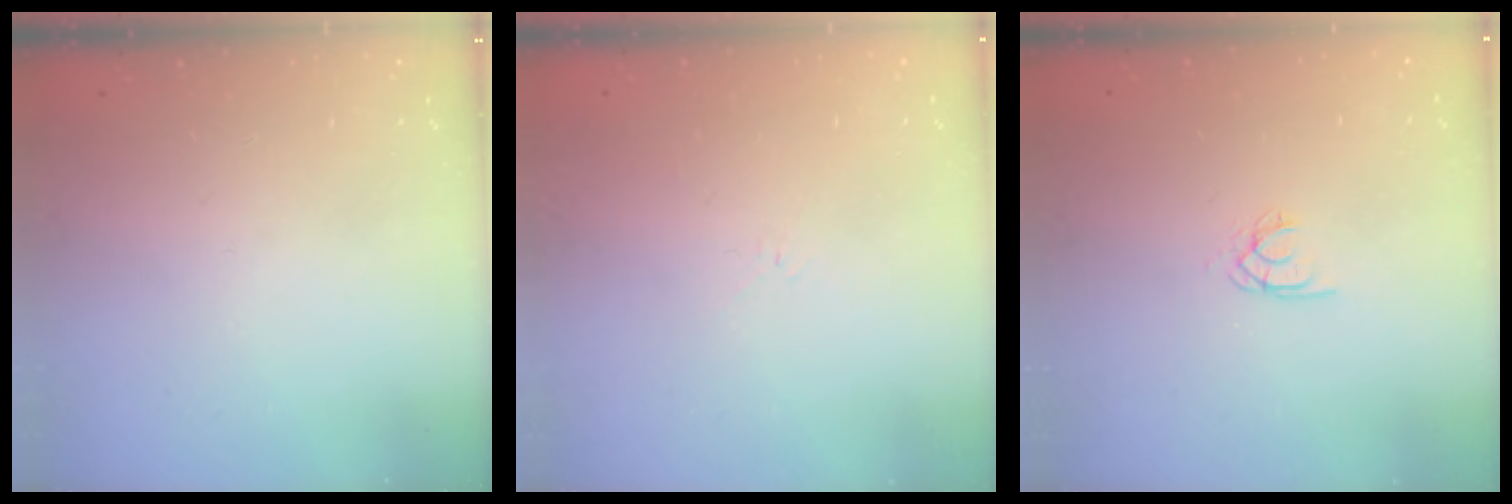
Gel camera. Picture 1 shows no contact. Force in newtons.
{"total": 2.6, "press": 2.5, "slide": 0.6}
{"total": 2.0, "press": 2.0, "slide": 0.4}